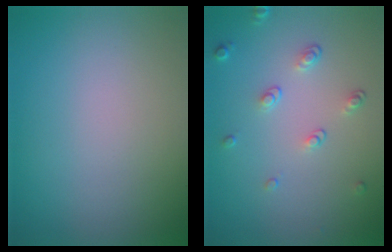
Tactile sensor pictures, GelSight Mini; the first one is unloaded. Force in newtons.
{"total": 1.8, "press": 1.3, "slide": 1.2}